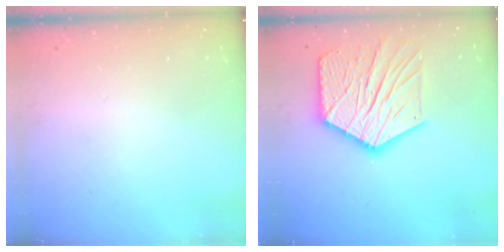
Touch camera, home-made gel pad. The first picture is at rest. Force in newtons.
{"total": 21.0, "press": 21.0, "slide": 1.7}